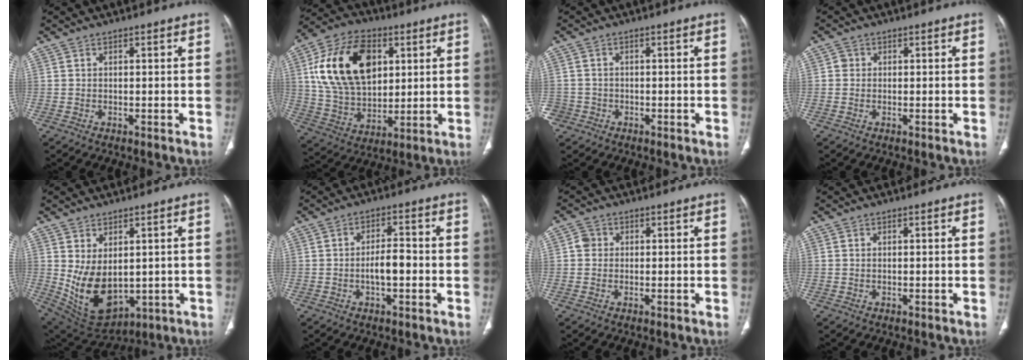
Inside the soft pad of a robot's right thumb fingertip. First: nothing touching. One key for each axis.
{"total": 21.4, "fx": 6.2, "fy": 13.8, "fz": 15.2, "tx": -0.250, "ty": -0.008, "tz": 0.115}
{"total": 3.1, "fx": -1.3, "fy": 2.8, "fz": 0.1, "tx": 0.008, "ty": 0.014, "tz": -0.025}
{"total": 1.3, "fx": 0.1, "fy": 1.2, "fz": 0.3, "tx": 0.002, "ty": 0.003, "tz": 0.000}
{"total": 12.3, "fx": 0.3, "fy": 7.9, "fz": 9.4, "tx": -0.149, "ty": -0.016, "tz": 0.044}
{"total": 4.9, "fx": -1.1, "fy": 2.1, "fz": 4.3, "tx": -0.070, "ty": 0.017, "tz": -0.021}
{"total": 2.3, "fx": 0.3, "fy": 2.1, "fz": 0.8, "tx": -0.003, "ty": 0.004, "tz": 0.002}
{"total": 0.0}